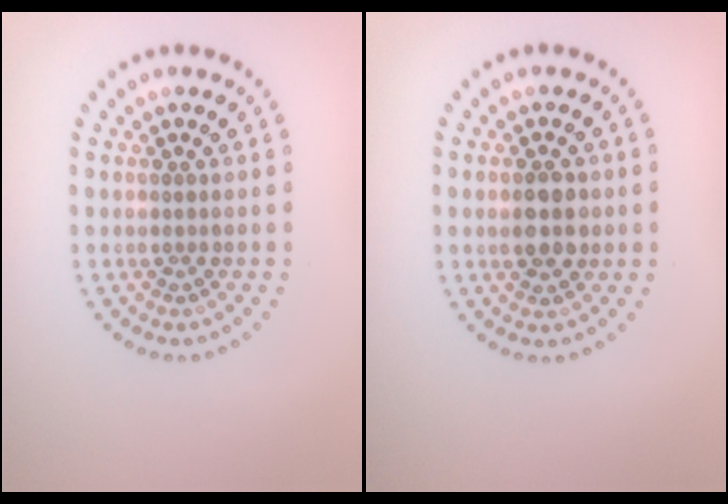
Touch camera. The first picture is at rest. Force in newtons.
{"total": 2.8, "press": 2.8, "slide": 0.1}